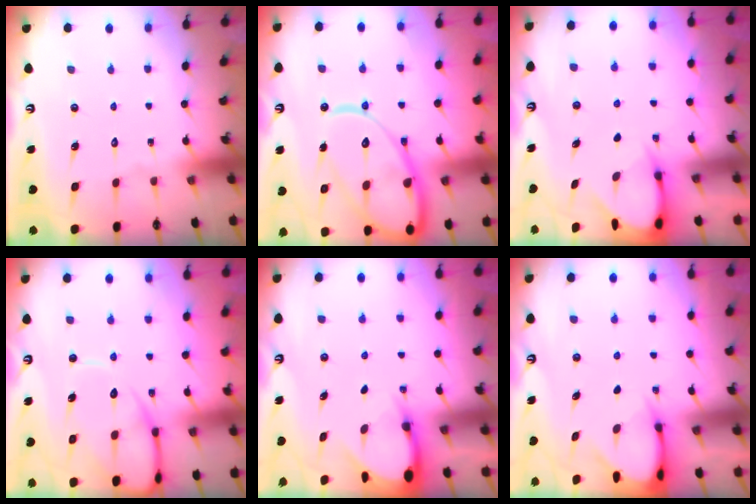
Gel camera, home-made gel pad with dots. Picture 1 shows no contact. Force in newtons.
{"total": 19.7, "press": 19.6, "slide": 1.8}
{"total": 3.9, "press": 3.9, "slide": 0.3}
{"total": 9.6, "press": 9.6, "slide": 1.0}
{"total": 3.7, "press": 3.7, "slide": 0.2}
{"total": 3.5, "press": 3.5, "slide": 0.3}